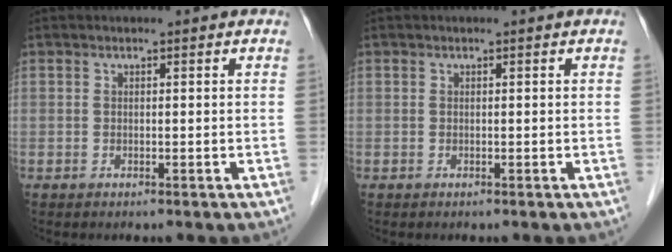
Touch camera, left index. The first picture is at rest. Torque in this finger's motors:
{"motor_torque": [0.00, 0.00, 0.00, 0.00]}